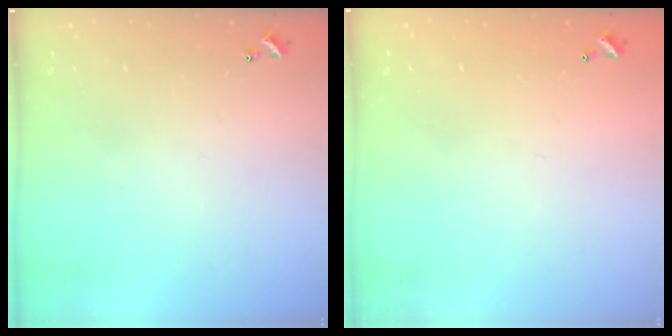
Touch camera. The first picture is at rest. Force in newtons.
{"total": 2.8, "press": 2.8, "slide": 0.1}